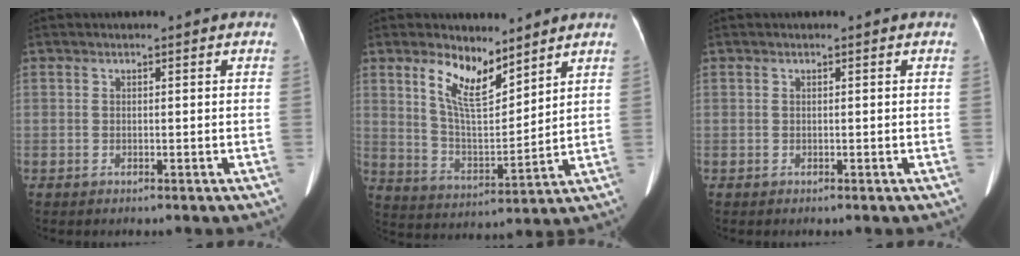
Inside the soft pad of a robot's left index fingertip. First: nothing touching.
{"total": 9.2, "force": [6.2, 3.2, 6.1], "torque": [-0.119, -0.009, 0.124]}
{"total": 0.0}